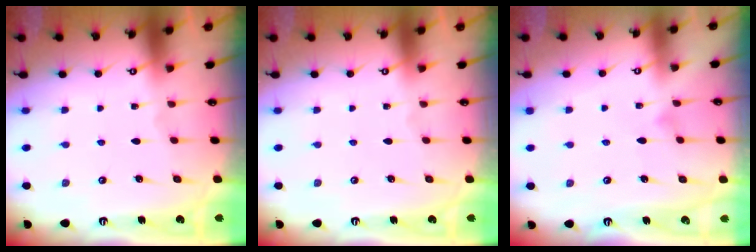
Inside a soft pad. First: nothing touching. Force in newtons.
{"total": 0.0}
{"total": 4.4, "press": 4.4, "slide": 0.3}